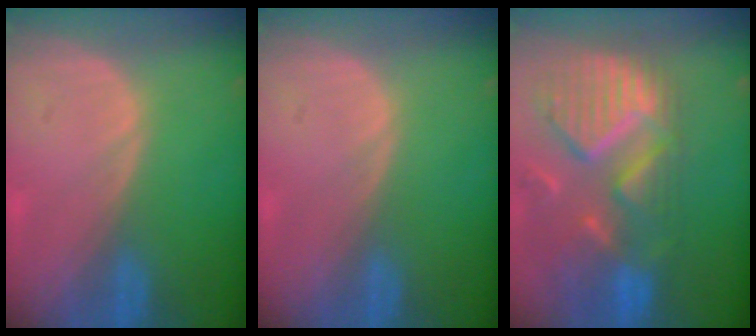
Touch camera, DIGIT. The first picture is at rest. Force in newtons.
{"total": 0.0}
{"total": 12.9, "press": 10.9, "slide": 6.9}